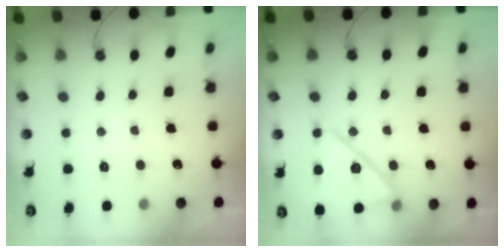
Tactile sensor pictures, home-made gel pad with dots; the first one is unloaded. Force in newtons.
{"total": 15.2, "press": 14.9, "slide": 3.0}